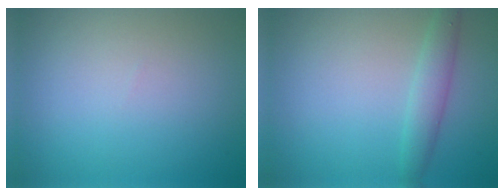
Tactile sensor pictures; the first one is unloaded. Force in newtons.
{"total": 2.4, "press": 2.4, "slide": 0.1}